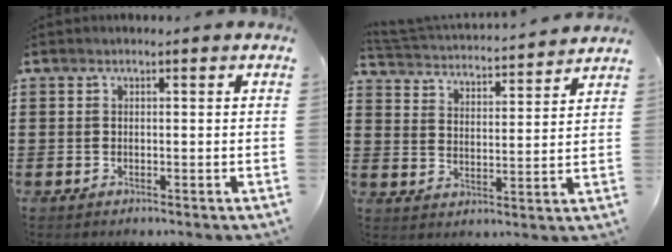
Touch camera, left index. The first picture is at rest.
{"total": 3.1, "force": [3.1, -0.3, 0.1], "torque": [-0.024, -0.032, 0.045]}